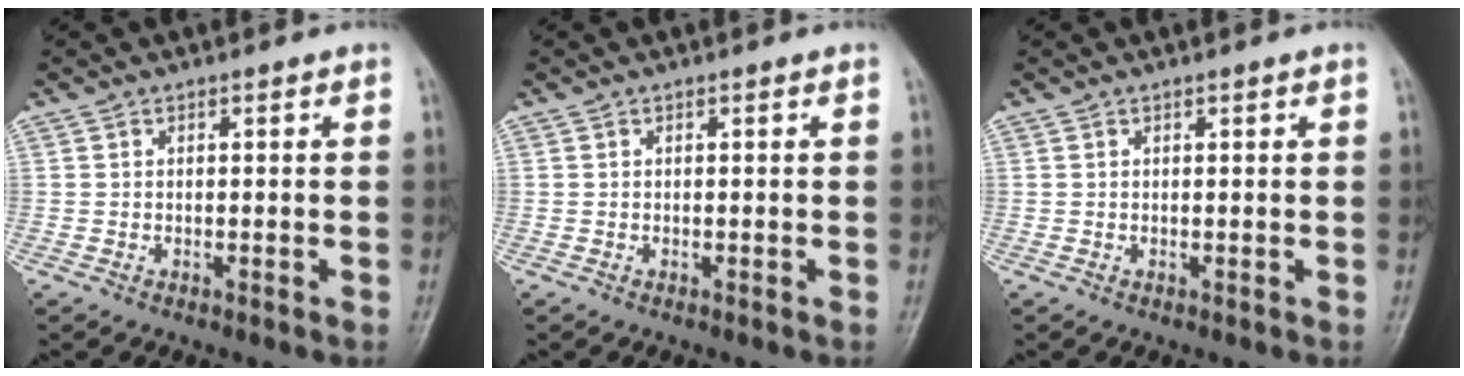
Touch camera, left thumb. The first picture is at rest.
{"total": 0.0}
{"total": 0.6, "force": [0.2, 0.1, 0.5], "torque": [-0.009, 0.000, 0.003]}